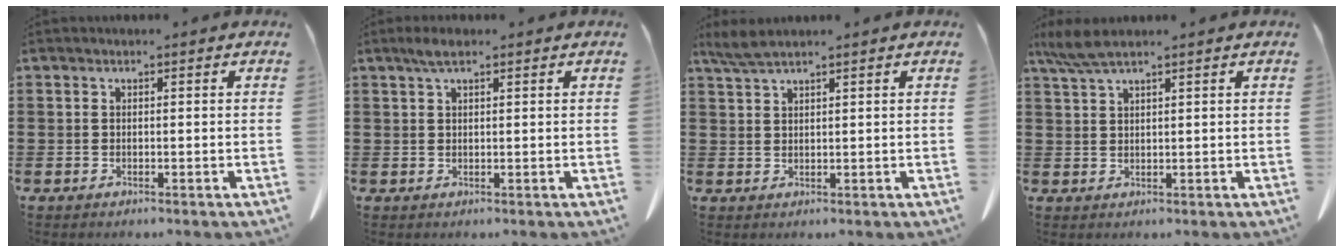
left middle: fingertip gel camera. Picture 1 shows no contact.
{"total": 2.1, "force": [1.2, 0.5, 1.7], "torque": [-0.035, 0.004, 0.020]}
{"total": 2.5, "force": [2.0, 0.1, 1.5], "torque": [-0.033, 0.000, 0.038]}
{"total": 3.8, "force": [2.8, 0.3, 2.5], "torque": [-0.055, 0.001, 0.053]}